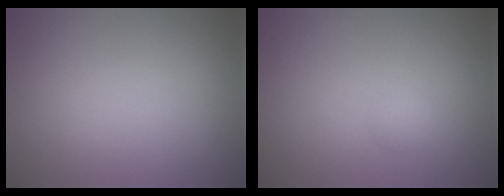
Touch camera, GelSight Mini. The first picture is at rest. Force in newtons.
{"total": 0.7, "press": 0.7, "slide": 0.0}